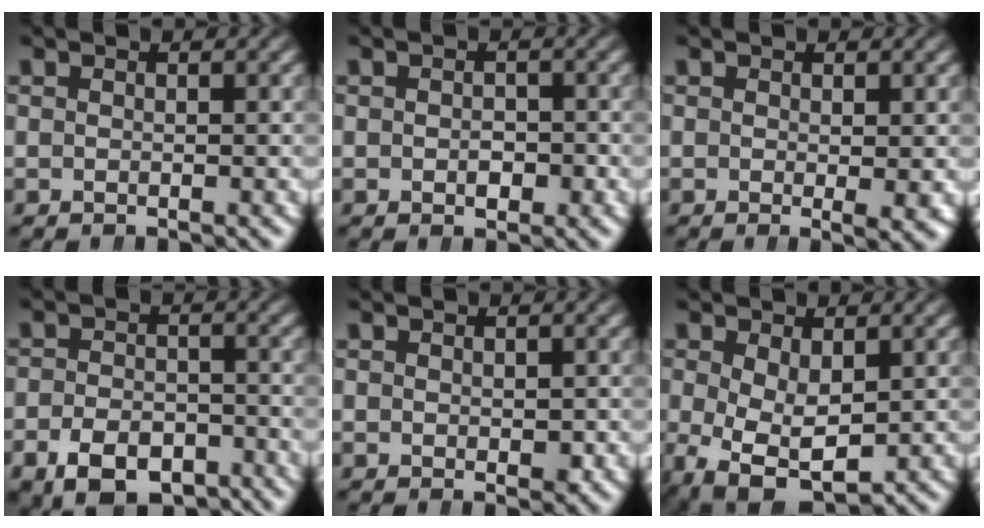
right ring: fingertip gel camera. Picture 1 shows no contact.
{"total": 1.2, "force": [-0.4, 0.7, 0.9], "torque": [-0.015, -0.006, -0.007]}
{"total": 1.4, "force": [0.0, 0.1, 1.4], "torque": [-0.019, -0.011, 0.002]}
{"total": 5.8, "force": [-4.2, 3.2, 2.4], "torque": [-0.030, -0.020, -0.065]}
{"total": 0.8, "force": [-0.1, 0.4, 0.7], "torque": [-0.010, -0.008, 0.003]}
{"total": 7.7, "force": [-3.5, 5.2, 4.5], "torque": [-0.104, -0.067, -0.028]}